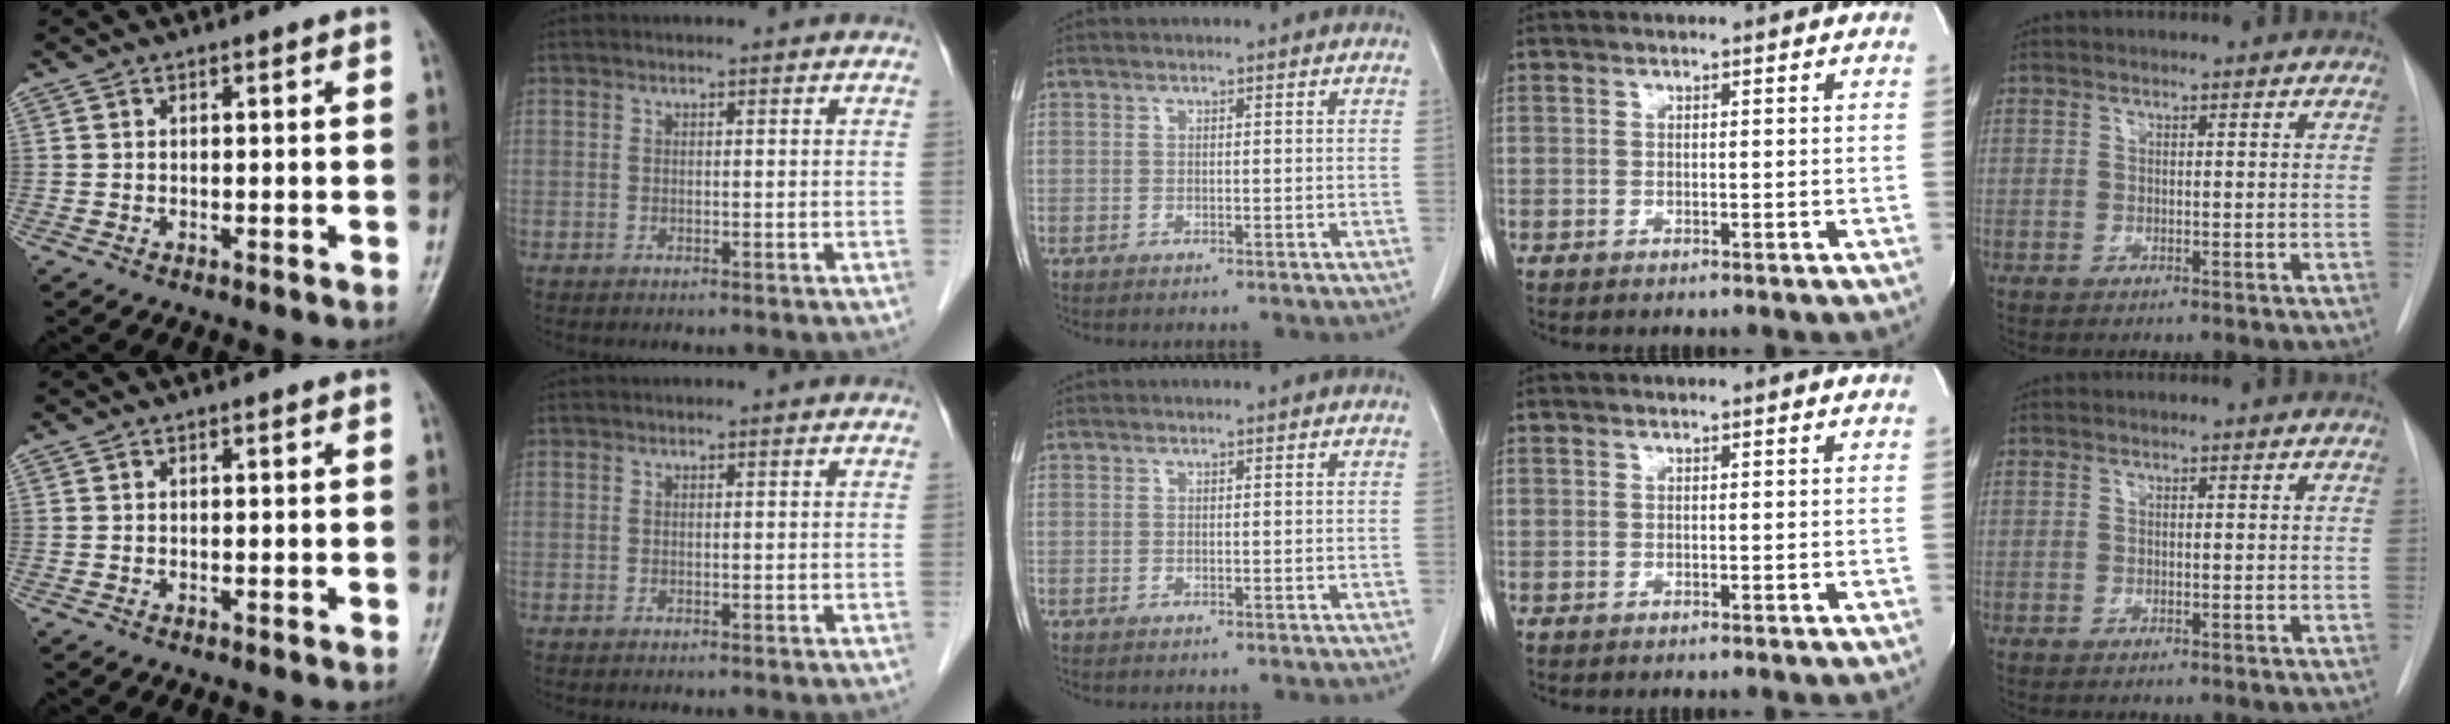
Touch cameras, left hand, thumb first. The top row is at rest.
{}